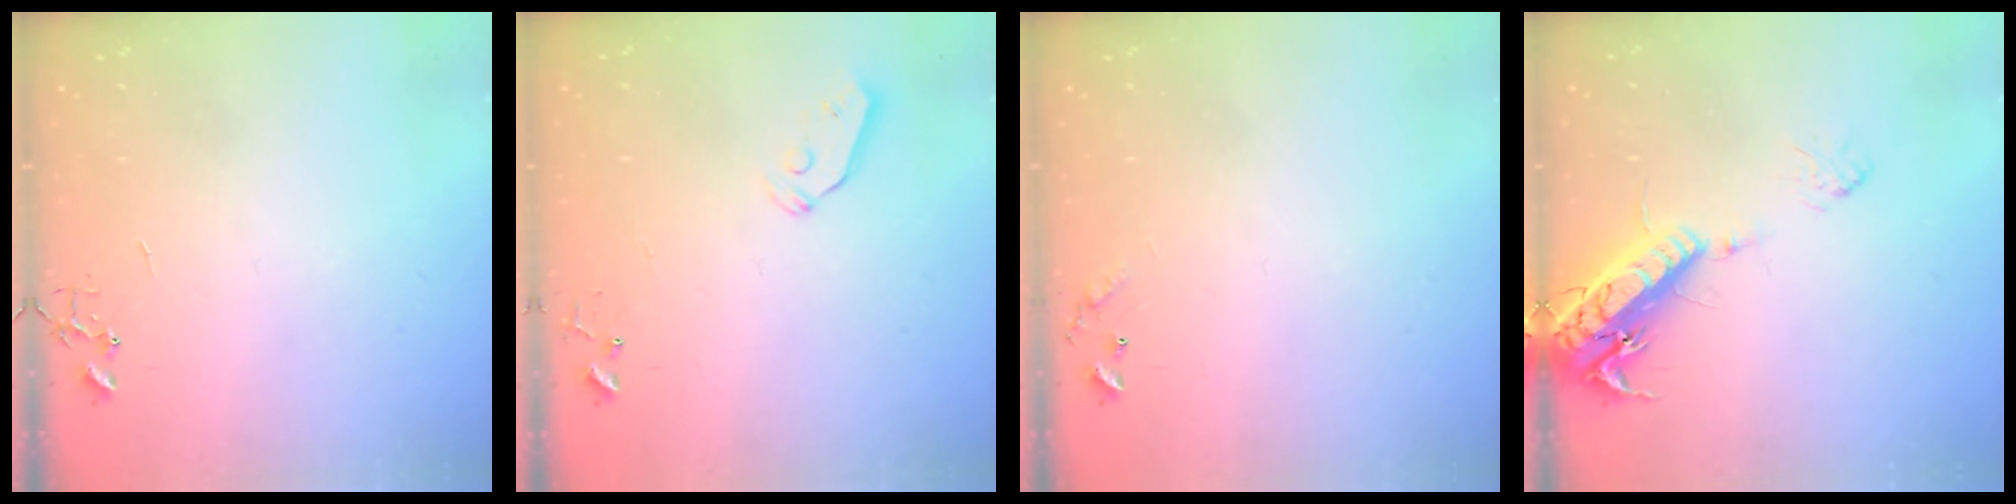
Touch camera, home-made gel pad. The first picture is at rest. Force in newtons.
{"total": 4.9, "press": 4.8, "slide": 0.8}
{"total": 6.6, "press": 6.6, "slide": 0.5}
{"total": 16.4, "press": 15.9, "slide": 3.8}